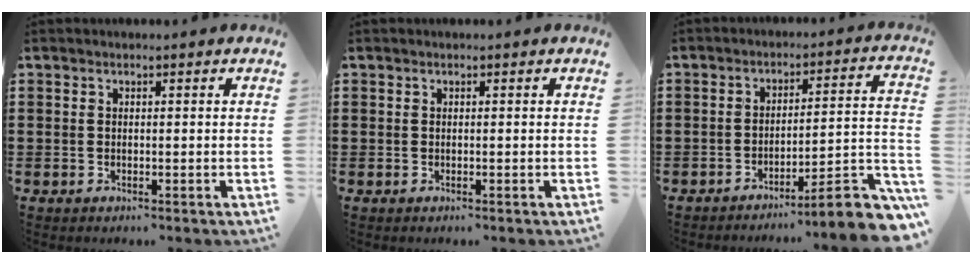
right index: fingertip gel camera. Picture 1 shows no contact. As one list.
[{"total": 0.0}, {"total": 7.6, "force": [-5.6, 0.3, 5.2], "torque": [-0.078, -0.007, -0.105]}]